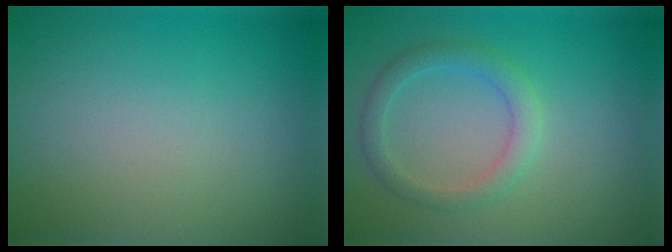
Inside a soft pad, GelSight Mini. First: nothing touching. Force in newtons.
{"total": 2.3, "press": 2.3, "slide": 0.1}